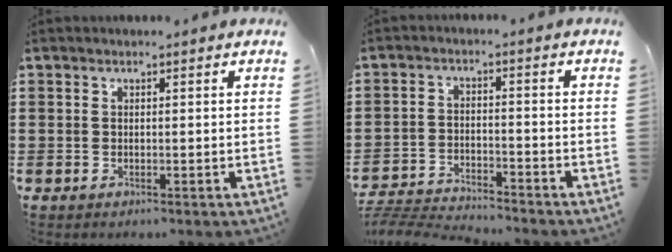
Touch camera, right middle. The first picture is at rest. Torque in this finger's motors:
{"motor_torque": [0.17, 0.05, 0.00, 0.01]}